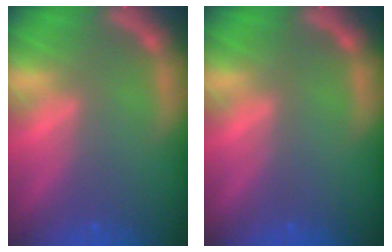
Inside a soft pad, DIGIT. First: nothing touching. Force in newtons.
{"total": 0.0}